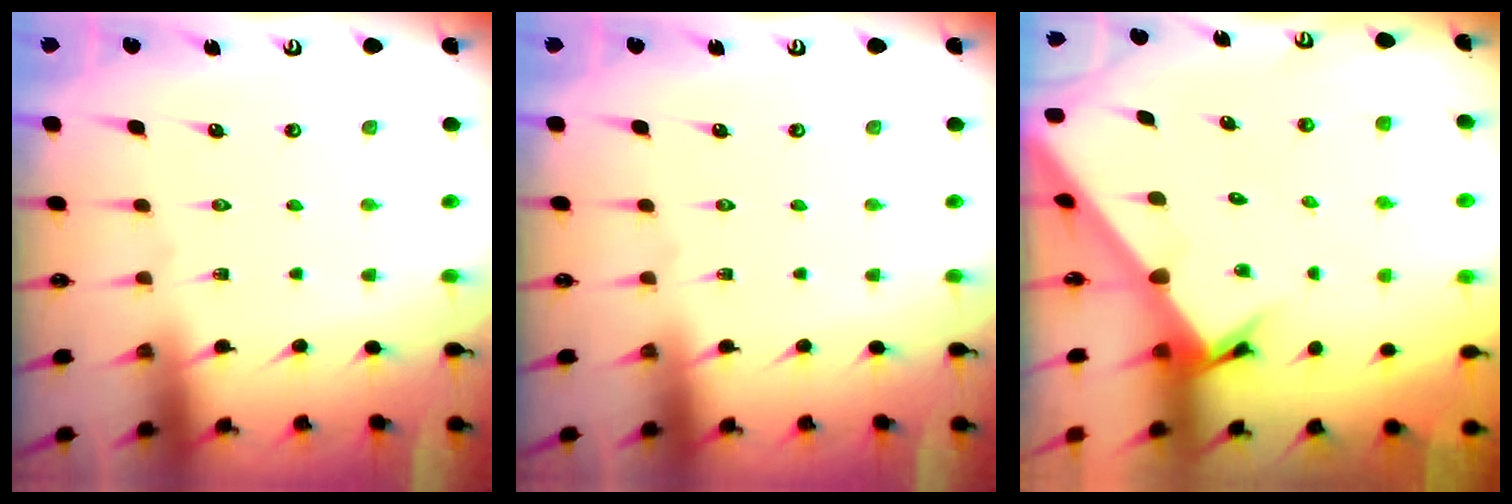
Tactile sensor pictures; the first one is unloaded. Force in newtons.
{"total": 0.0}
{"total": 2.9, "press": 2.9, "slide": 0.2}